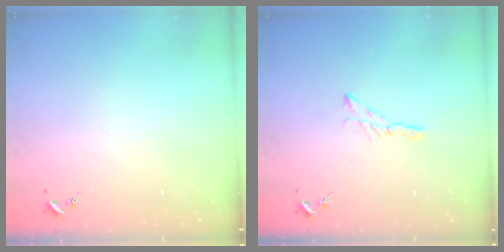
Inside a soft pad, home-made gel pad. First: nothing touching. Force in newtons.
{"total": 4.9, "press": 4.9, "slide": 0.3}